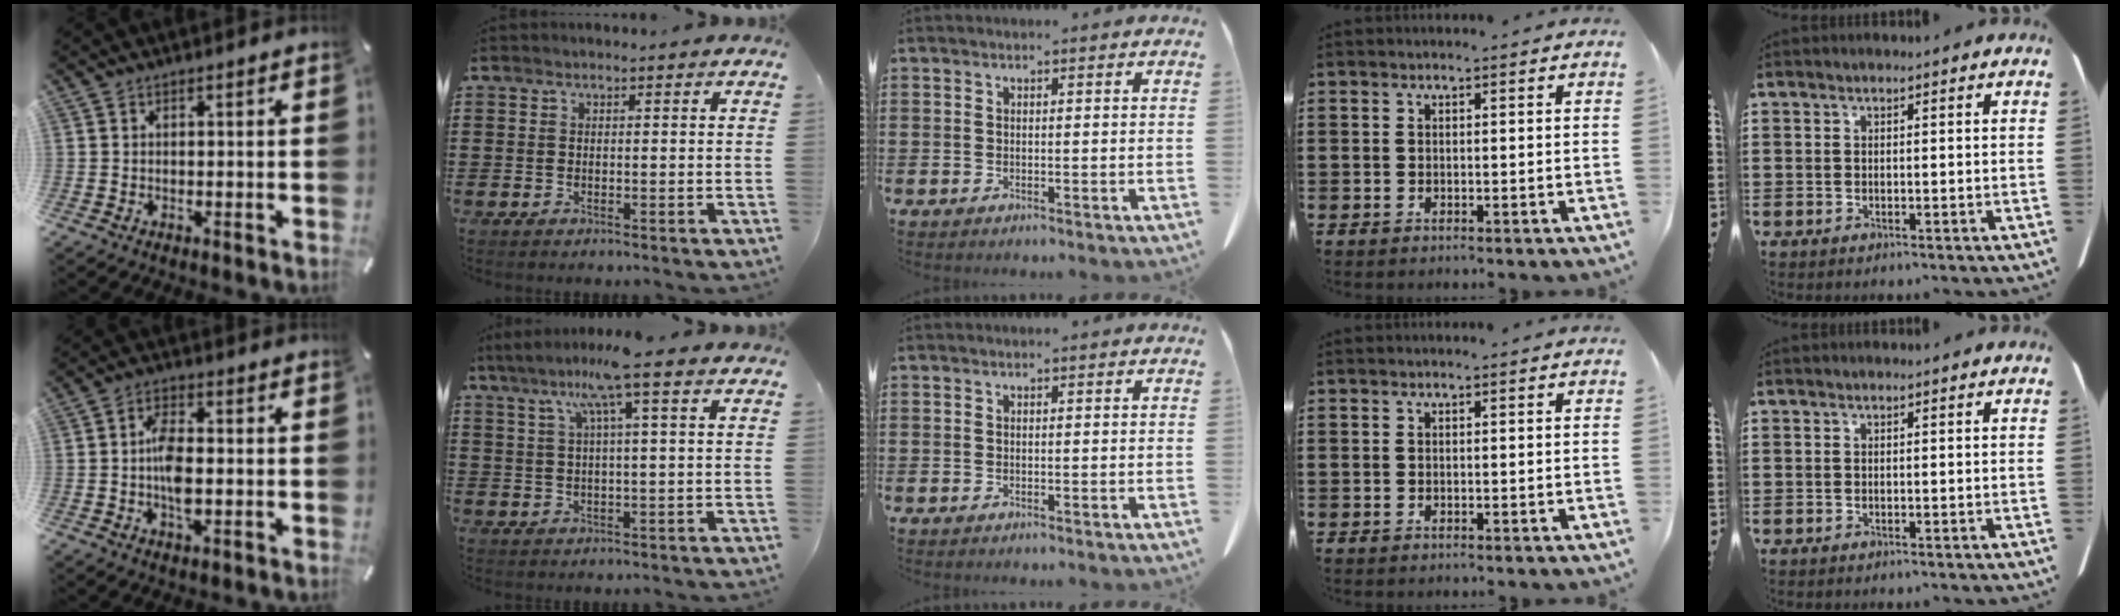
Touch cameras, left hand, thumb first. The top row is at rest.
{"thumb": {"total": 7.0, "force": [-1.0, 3.6, 6.0], "torque": [-0.113, 0.002, -0.021]}, "index": {"total": 7.7, "force": [3.6, -0.3, 6.8], "torque": [-0.141, 0.005, 0.060]}}